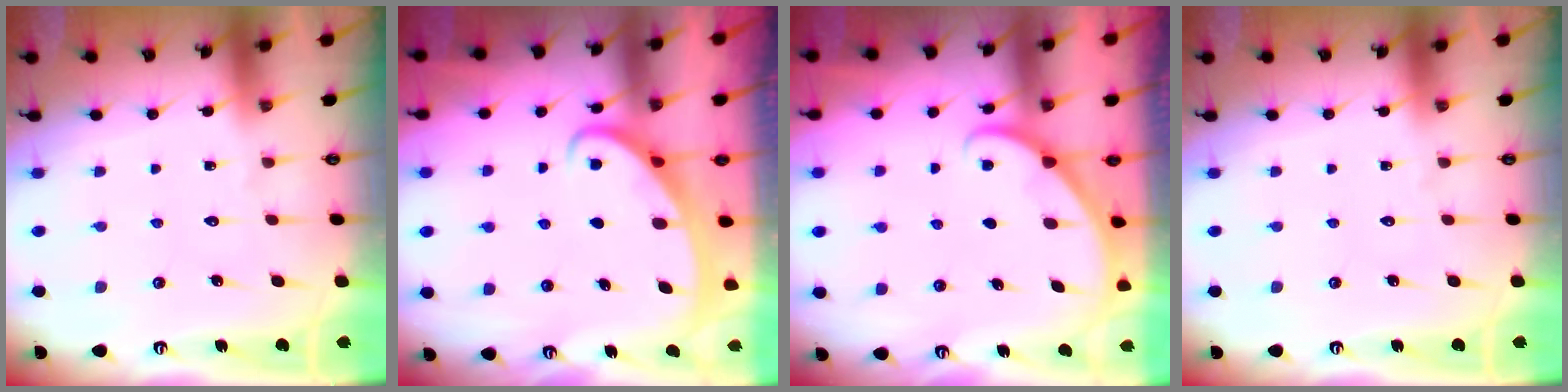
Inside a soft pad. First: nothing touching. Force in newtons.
{"total": 2.4, "press": 2.4, "slide": 0.4}
{"total": 2.8, "press": 2.8, "slide": 0.2}
{"total": 0.0}